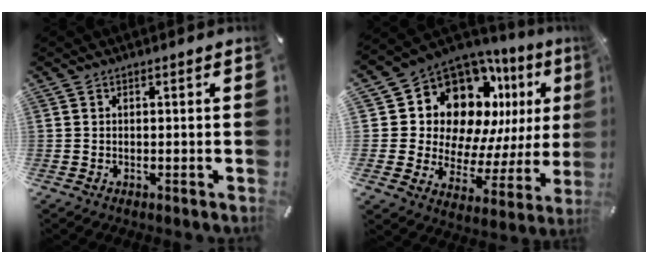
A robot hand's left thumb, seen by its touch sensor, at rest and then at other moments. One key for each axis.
{"total": 15.4, "fx": 8.7, "fy": 10.6, "fz": 7.0, "tx": -0.114, "ty": -0.095, "tz": 0.161}